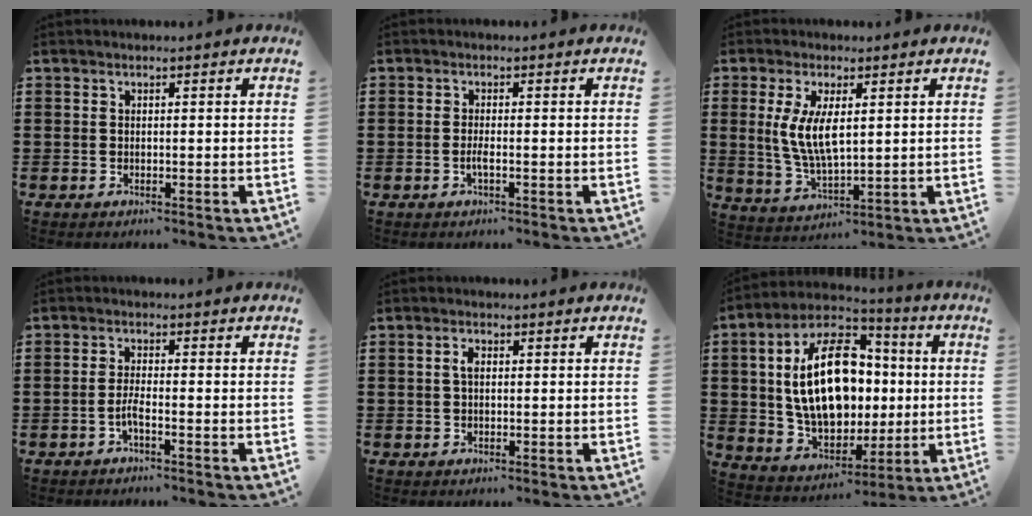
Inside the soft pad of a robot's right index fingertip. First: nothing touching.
{"total": 1.8, "force": [-0.7, 0.0, 1.6], "torque": [-0.037, -0.007, -0.013]}
{"total": 7.0, "force": [1.1, 2.9, 6.3], "torque": [-0.138, 0.001, 0.015]}
{"total": 2.3, "force": [-1.3, 0.1, 2.0], "torque": [-0.052, -0.009, -0.026]}
{"total": 1.8, "force": [0.2, 0.8, 1.5], "torque": [-0.032, 0.006, 0.003]}
{"total": 18.2, "force": [1.4, 11.1, 14.4], "torque": [-0.278, 0.010, 0.023]}